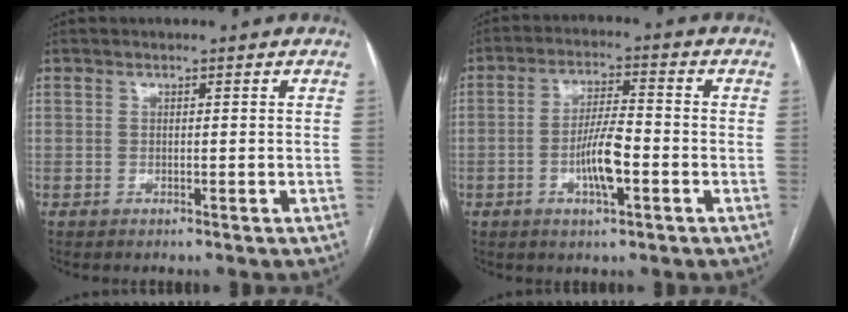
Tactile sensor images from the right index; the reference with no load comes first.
{"total": 7.1, "force": [-2.1, 1.5, 6.6], "torque": [-0.129, 0.002, -0.039]}